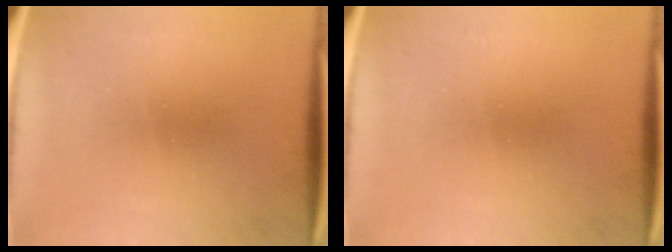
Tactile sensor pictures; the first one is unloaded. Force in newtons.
{"total": 0.0}